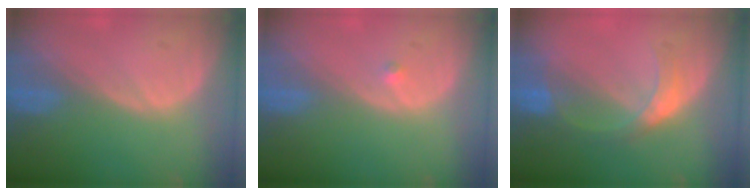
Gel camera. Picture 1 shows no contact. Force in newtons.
{"total": 0.7, "press": 0.5, "slide": 0.4}
{"total": 5.2, "press": 4.8, "slide": 2.1}